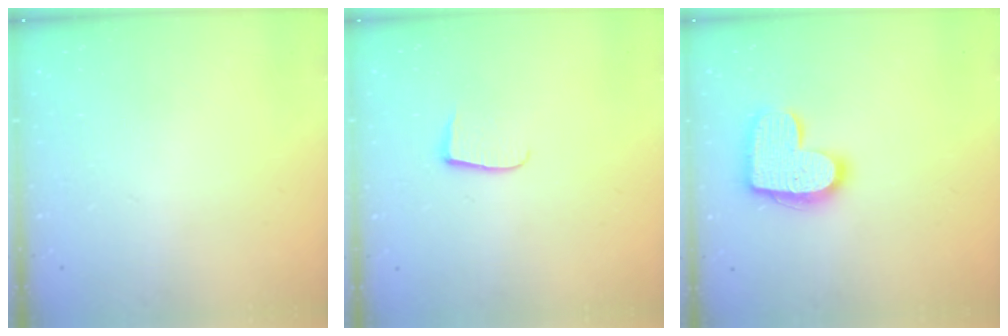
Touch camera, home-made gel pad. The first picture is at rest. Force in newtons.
{"total": 6.0, "press": 5.9, "slide": 0.7}
{"total": 14.5, "press": 14.5, "slide": 0.7}